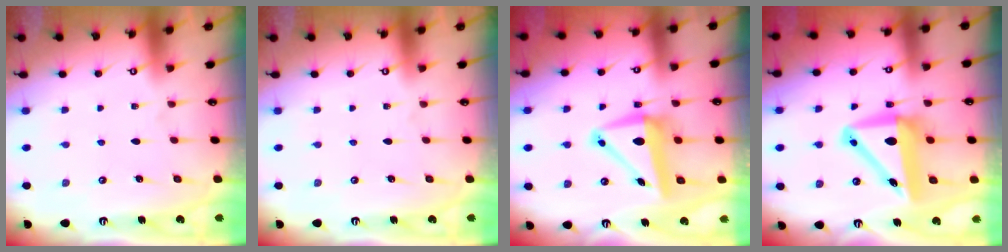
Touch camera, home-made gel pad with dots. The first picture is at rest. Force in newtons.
{"total": 0.0}
{"total": 8.9, "press": 8.7, "slide": 1.6}
{"total": 10.8, "press": 10.2, "slide": 3.6}